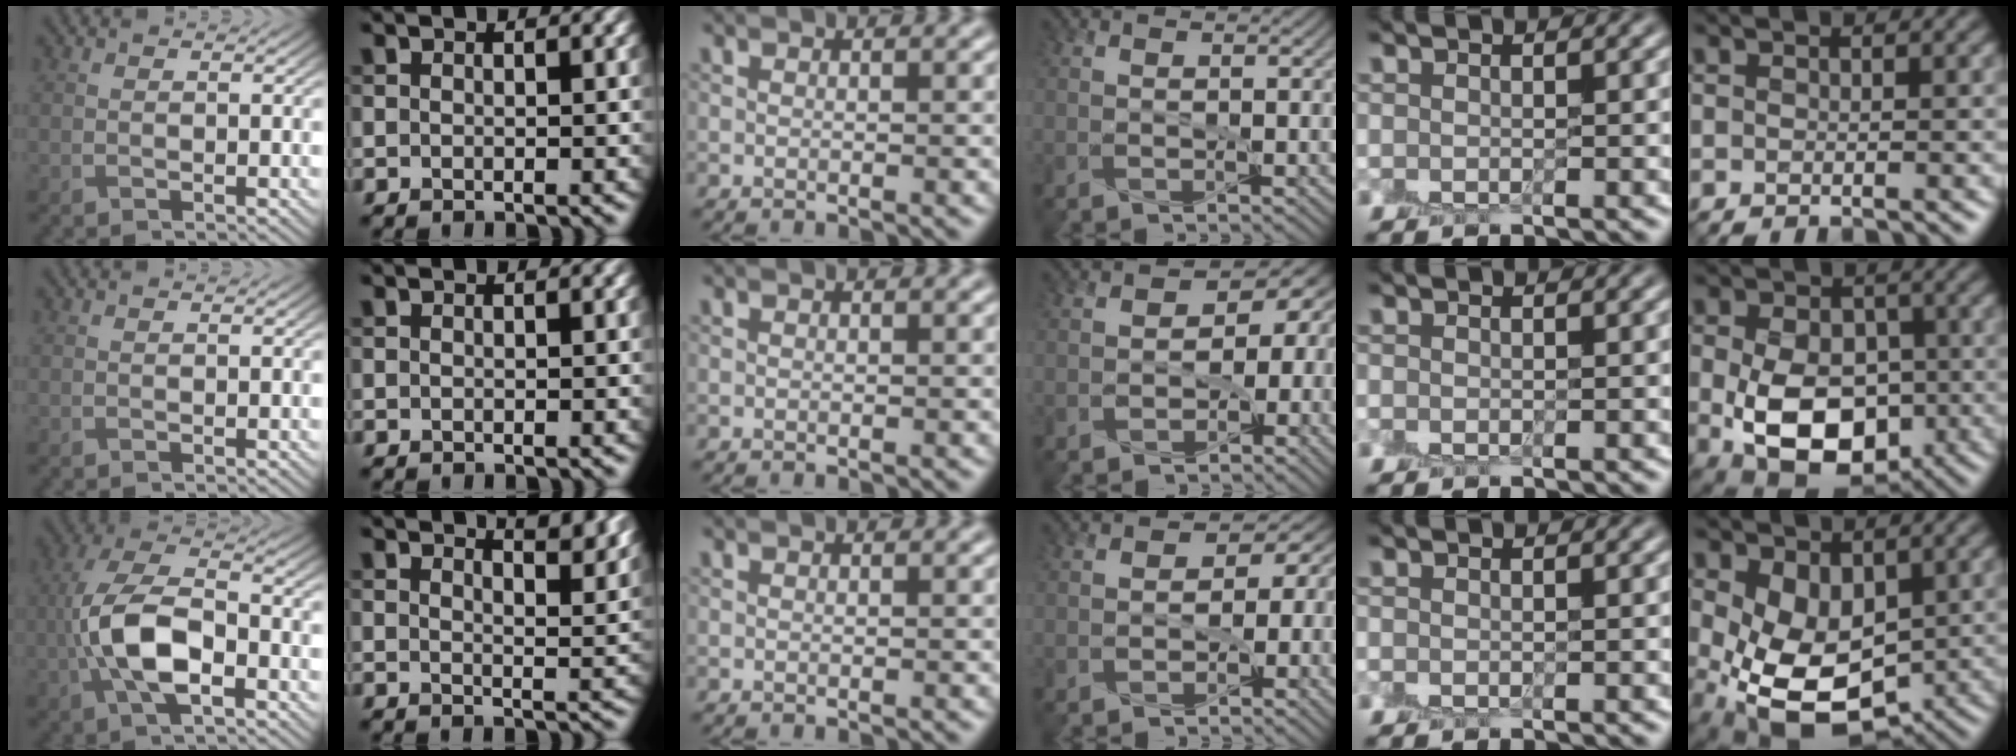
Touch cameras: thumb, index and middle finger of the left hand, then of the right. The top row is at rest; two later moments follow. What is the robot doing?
{"motion": "peel", "object": "lint roller sheet"}